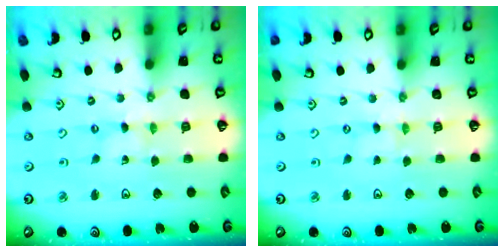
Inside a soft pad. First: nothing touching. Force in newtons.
{"total": 0.0}